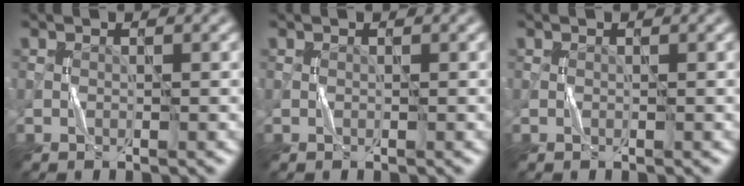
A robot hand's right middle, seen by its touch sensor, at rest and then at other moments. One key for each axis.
{"total": 0.0}
{"total": 0.0}